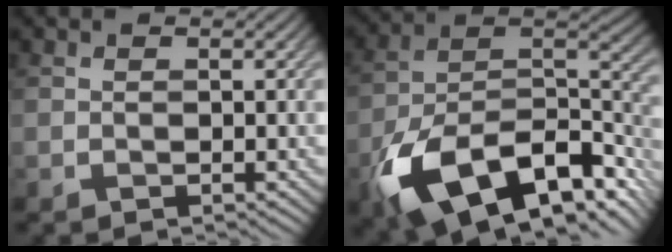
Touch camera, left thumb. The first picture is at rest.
{"total": 18.4, "force": [-9.5, 9.6, 12.4], "torque": [-0.252, -0.043, -0.152]}